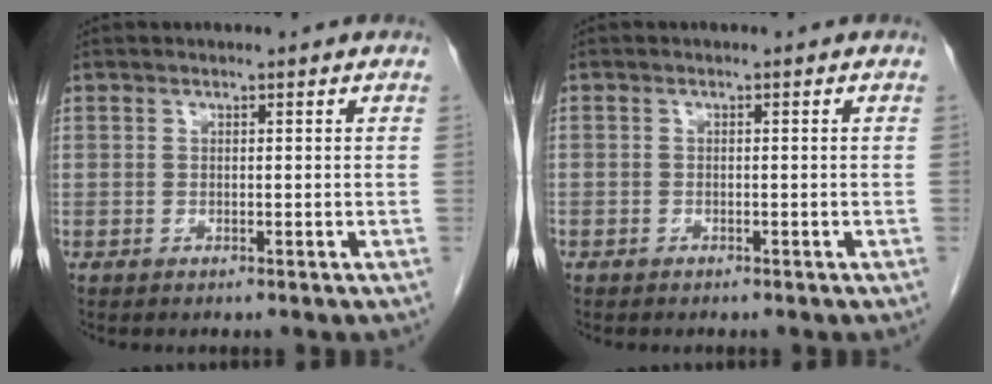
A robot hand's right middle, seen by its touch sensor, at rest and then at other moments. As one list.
[{"total": 0.8, "force": [-0.6, 0.5, 0.0], "torque": [-0.009, 0.003, -0.012]}]